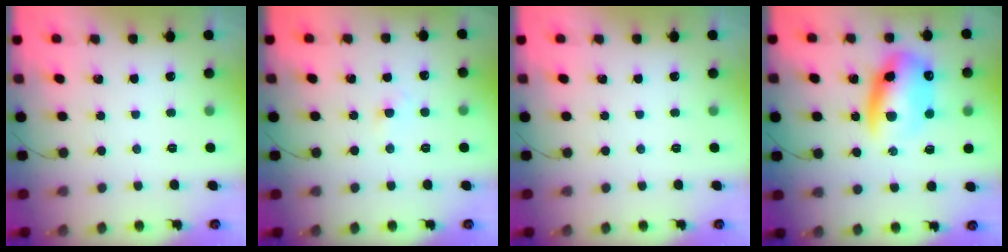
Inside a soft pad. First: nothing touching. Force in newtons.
{"total": 1.9, "press": 1.6, "slide": 1.0}
{"total": 0.0}
{"total": 14.3, "press": 13.8, "slide": 3.7}